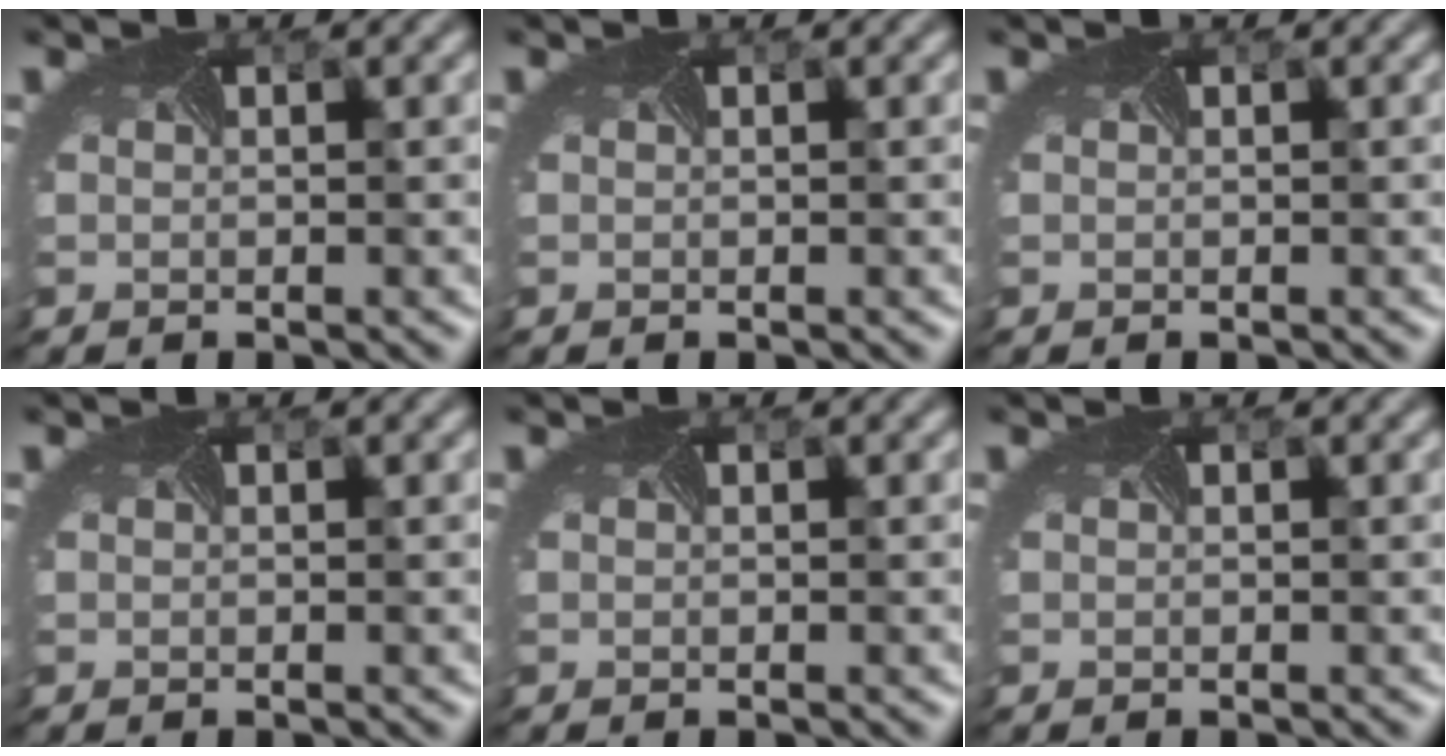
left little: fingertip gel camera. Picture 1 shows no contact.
{"total": 0.0}
{"total": 0.0}
{"total": 0.0}
{"total": 0.0}
{"total": 0.0}